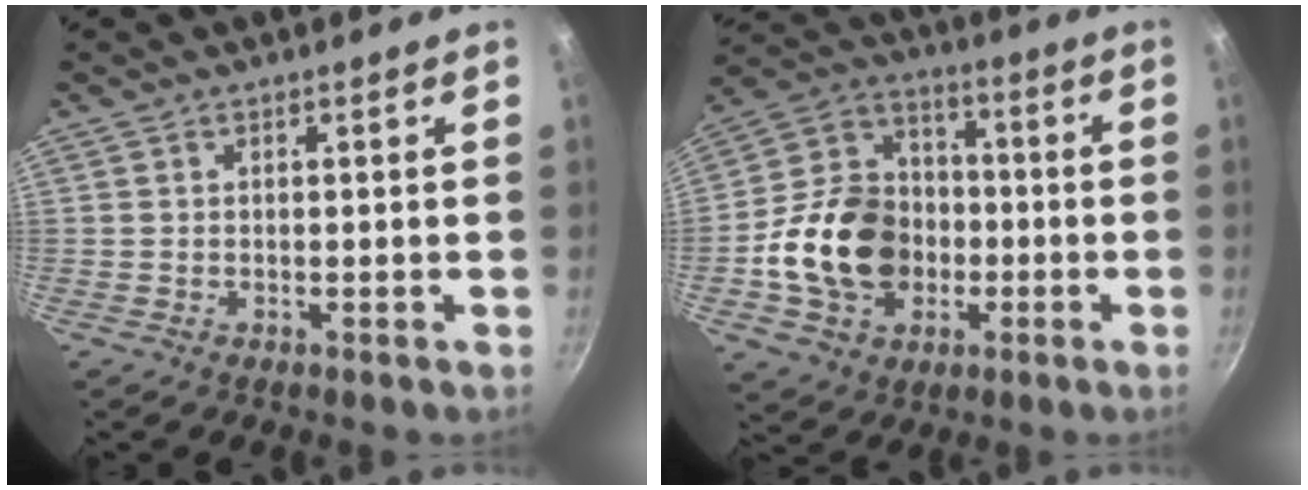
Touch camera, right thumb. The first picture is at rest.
{"total": 18.6, "force": [-3.5, 14.7, 10.8], "torque": [-0.169, 0.041, -0.062]}